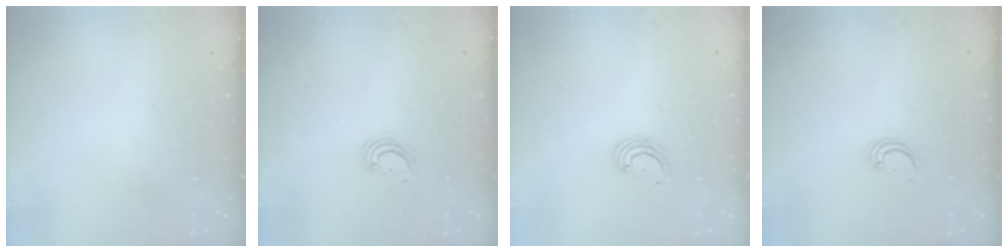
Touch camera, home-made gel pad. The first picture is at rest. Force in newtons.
{"total": 2.5, "press": 2.5, "slide": 0.3}
{"total": 2.6, "press": 2.6, "slide": 0.2}
{"total": 2.1, "press": 2.1, "slide": 0.1}